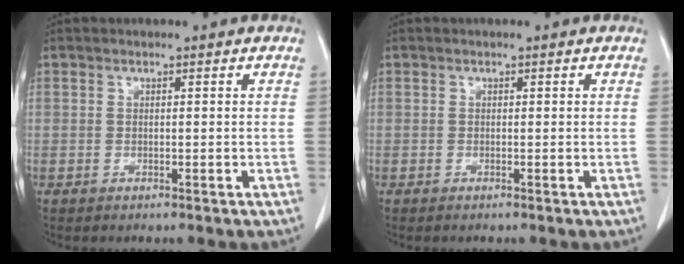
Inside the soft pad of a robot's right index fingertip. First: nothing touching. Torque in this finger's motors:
{"motor_torque": [-0.02, 0.01, -0.01, 0.01]}